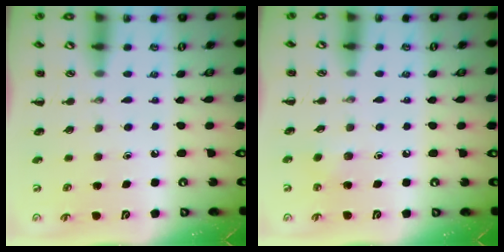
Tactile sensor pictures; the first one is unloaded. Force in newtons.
{"total": 4.0, "press": 3.8, "slide": 1.1}